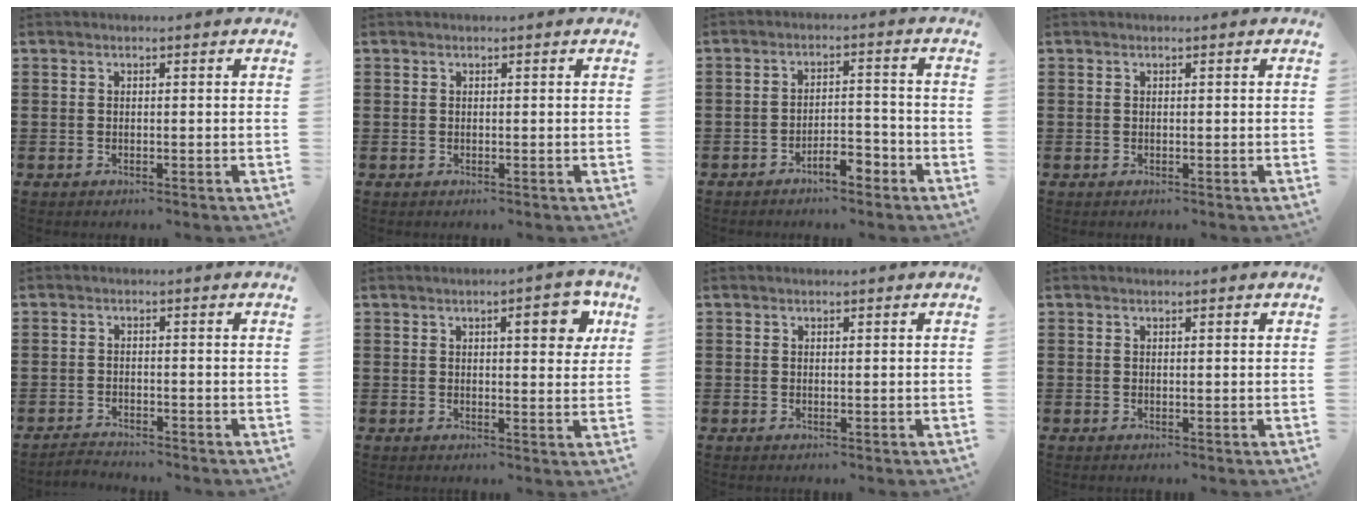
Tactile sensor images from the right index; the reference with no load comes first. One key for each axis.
{"total": 0.0}
{"total": 4.3, "fx": -3.4, "fy": 1.3, "fz": 2.3, "tx": -0.039, "ty": 0.013, "tz": -0.065}
{"total": 0.0}
{"total": 1.9, "fx": -1.9, "fy": 0.1, "fz": -0.2, "tx": -0.004, "ty": 0.004, "tz": -0.042}
{"total": 5.3, "fx": 2.2, "fy": 1.7, "fz": 4.5, "tx": -0.060, "ty": -0.003, "tz": 0.029}
{"total": 0.0}
{"total": 0.0}